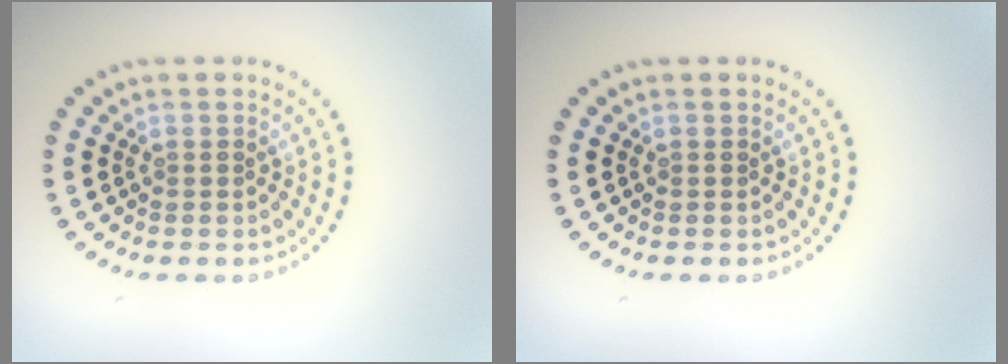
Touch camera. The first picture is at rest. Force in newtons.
{"total": 0.0}